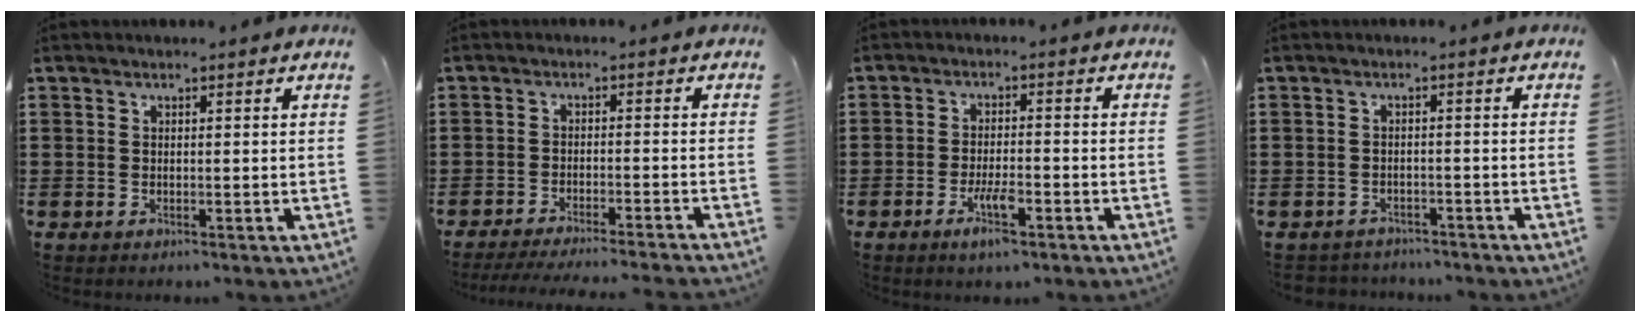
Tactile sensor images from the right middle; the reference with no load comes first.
{"total": 3.2, "force": [-3.0, -0.5, 1.0], "torque": [-0.023, -0.007, -0.063]}
{"total": 5.0, "force": [-2.5, 1.3, 4.1], "torque": [-0.080, 0.000, -0.047]}
{"total": 1.9, "force": [-1.9, 0.3, -0.3], "torque": [-0.003, -0.001, -0.044]}